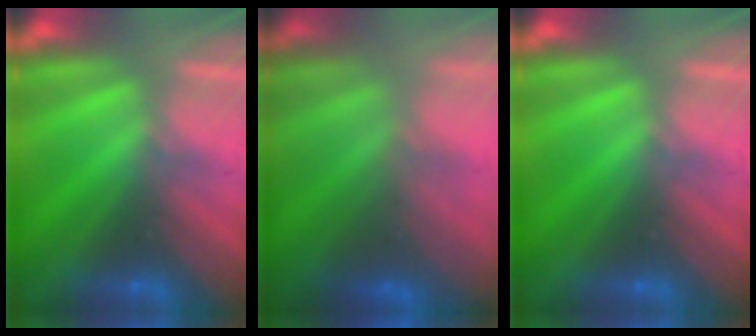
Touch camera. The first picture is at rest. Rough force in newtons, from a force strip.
{"total": 3.8}
{"total": 0.0}